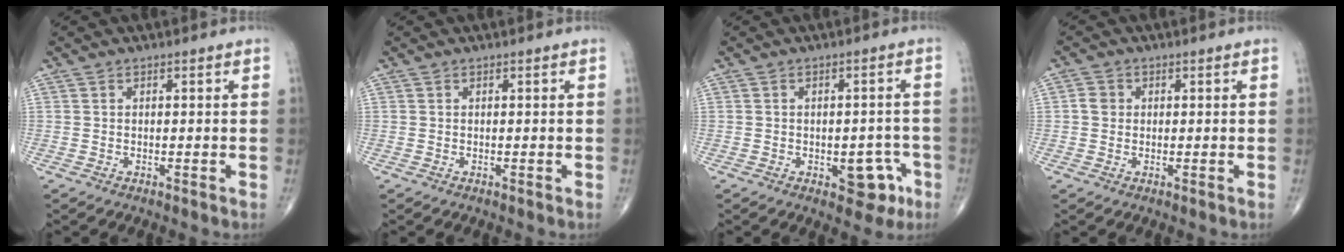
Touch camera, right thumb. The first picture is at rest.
{"total": 0.0}
{"total": 6.7, "force": [-2.7, 3.8, 4.8], "torque": [-0.028, 0.018, -0.028]}
{"total": 2.1, "force": [0.1, 1.9, 0.9], "torque": [-0.008, 0.004, 0.001]}